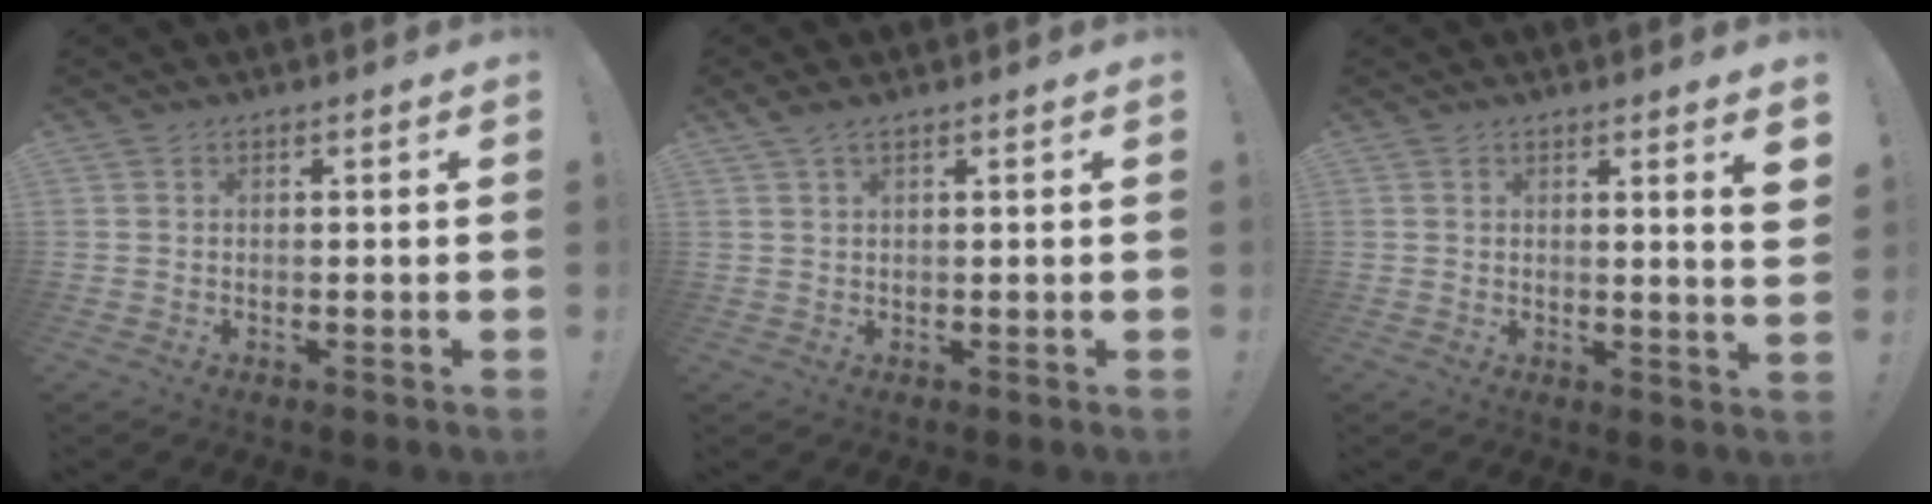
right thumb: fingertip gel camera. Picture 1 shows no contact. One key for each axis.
{"total": 2.0, "fx": 1.4, "fy": 0.4, "fz": 1.4, "tx": -0.037, "ty": 0.002, "tz": 0.027}
{"total": 5.0, "fx": 2.0, "fy": -0.4, "fz": 4.5, "tx": -0.060, "ty": -0.021, "tz": 0.028}